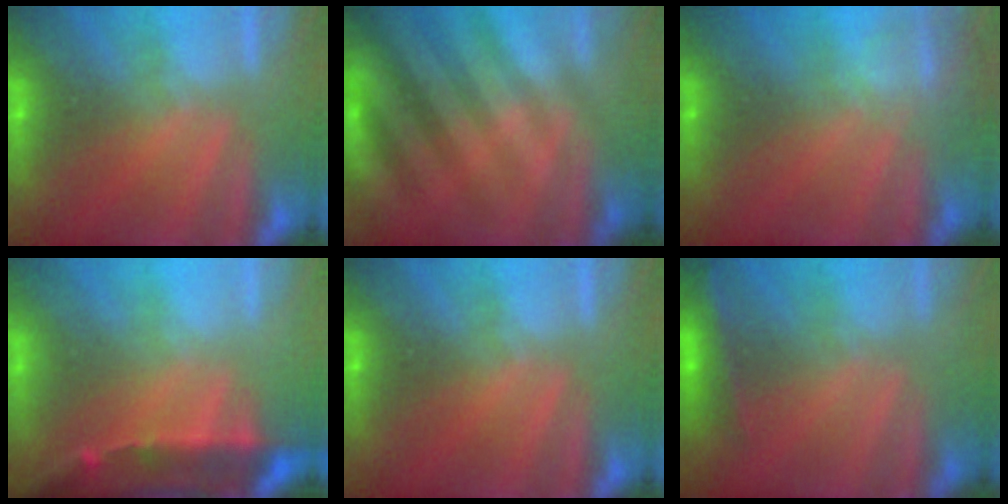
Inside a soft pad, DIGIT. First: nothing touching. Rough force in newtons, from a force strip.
{"total": 2.8}
{"total": 2.3}
{"total": 3.9}
{"total": 0.0}
{"total": 2.4}